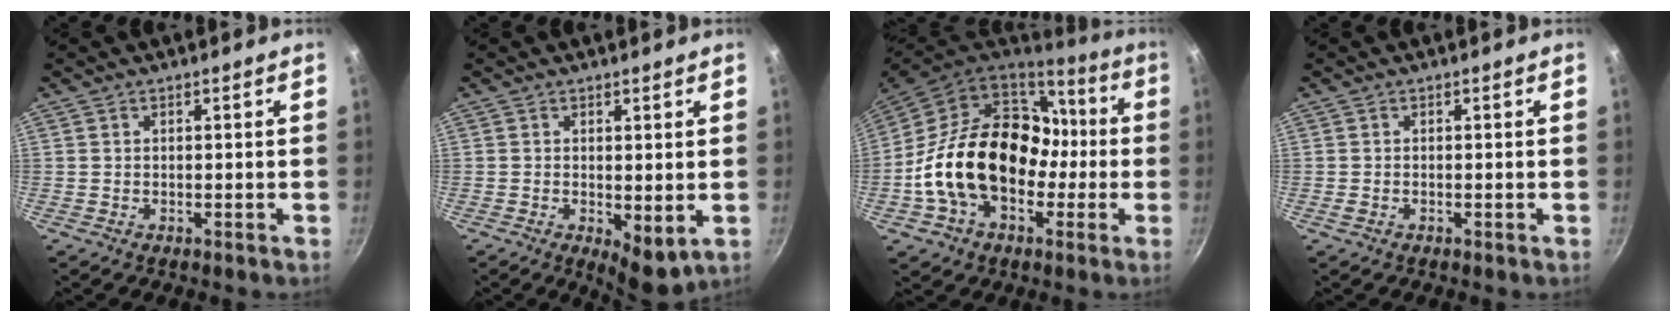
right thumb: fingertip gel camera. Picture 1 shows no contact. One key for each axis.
{"total": 5.6, "fx": -0.2, "fy": 2.5, "fz": 5.0, "tx": -0.064, "ty": -0.016, "tz": 0.004}
{"total": 24.9, "fx": -2.5, "fy": 17.7, "fz": 17.3, "tx": -0.280, "ty": 0.060, "tz": -0.035}
{"total": 0.7, "fx": -0.3, "fy": 0.3, "fz": 0.6, "tx": -0.014, "ty": 0.002, "tz": -0.009}